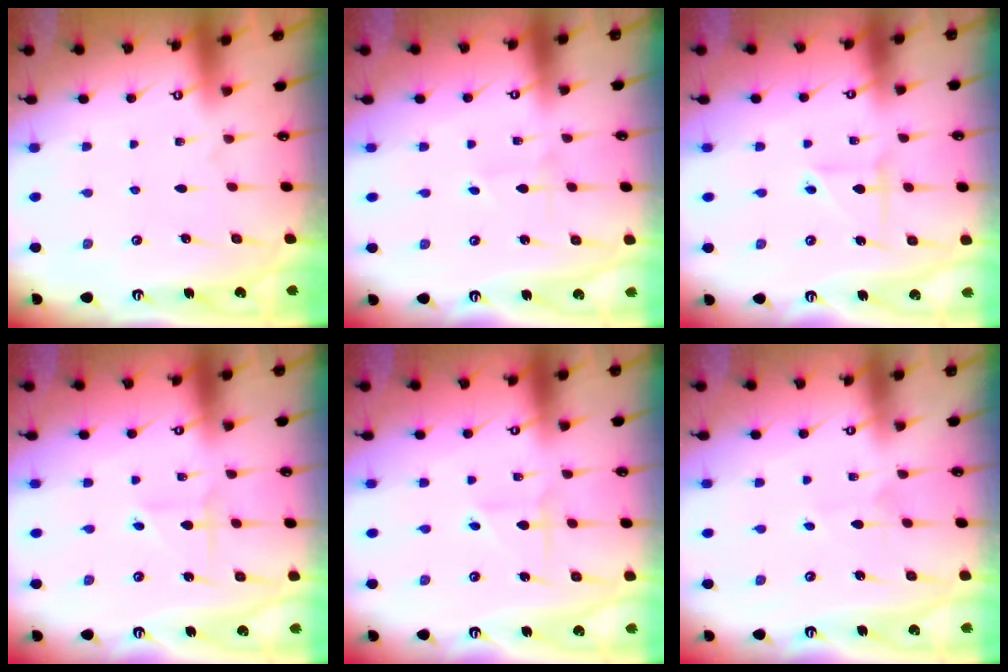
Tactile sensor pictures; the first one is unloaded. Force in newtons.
{"total": 0.8, "press": 0.8, "slide": 0.0}
{"total": 3.1, "press": 3.0, "slide": 0.6}
{"total": 2.0, "press": 2.0, "slide": 0.1}
{"total": 2.0, "press": 2.0, "slide": 0.1}
{"total": 2.1, "press": 2.1, "slide": 0.1}